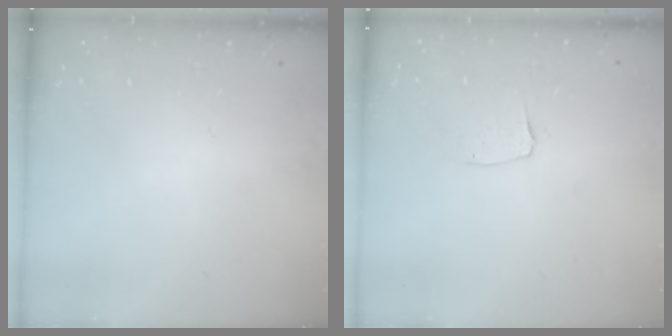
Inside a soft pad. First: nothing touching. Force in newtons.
{"total": 3.7, "press": 3.7, "slide": 0.2}